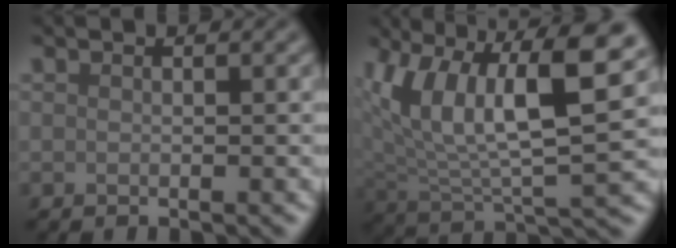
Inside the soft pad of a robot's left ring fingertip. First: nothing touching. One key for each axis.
{"total": 11.6, "fx": 4.8, "fy": 4.7, "fz": 9.5, "tx": -0.171, "ty": 0.006, "tz": 0.086}